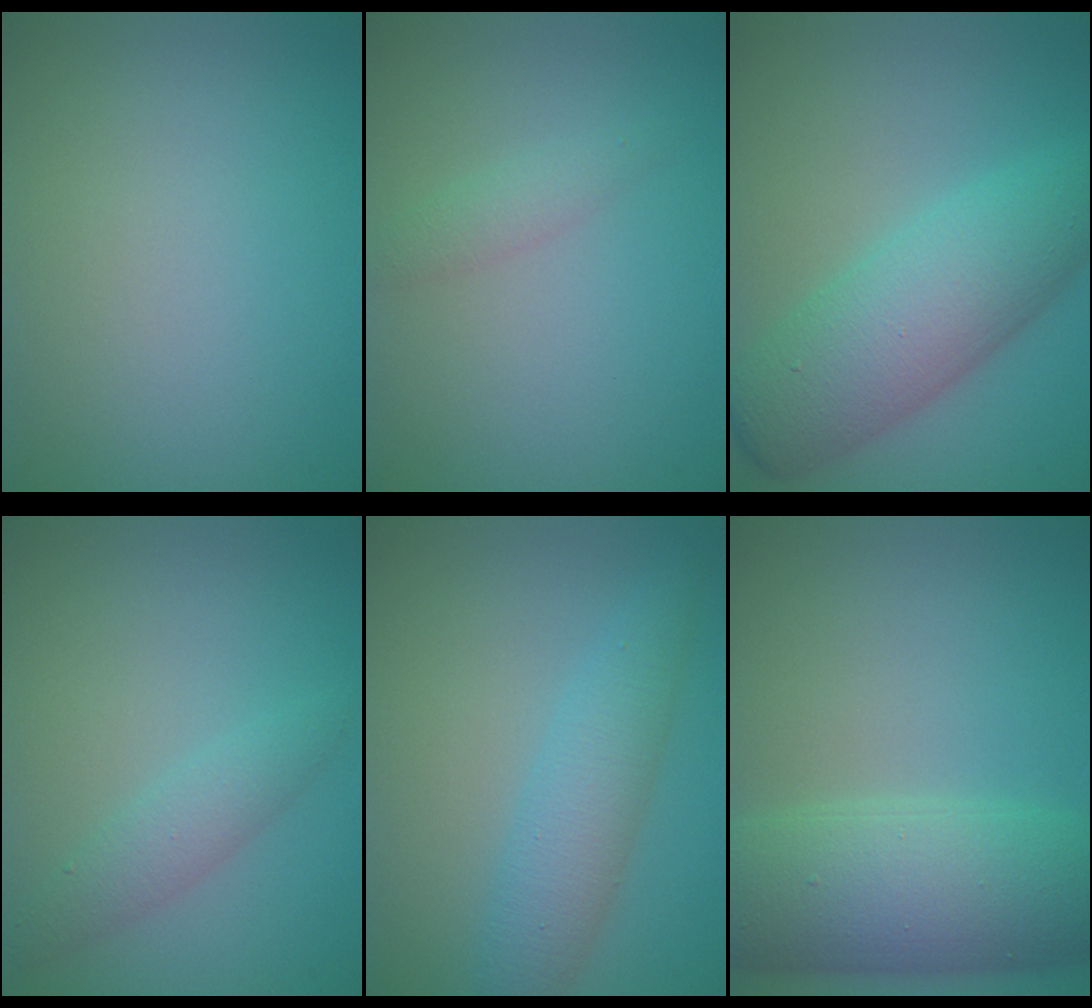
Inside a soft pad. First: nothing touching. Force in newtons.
{"total": 1.3, "press": 1.3, "slide": 0.1}
{"total": 7.6, "press": 7.6, "slide": 0.2}
{"total": 2.1, "press": 2.1, "slide": 0.1}
{"total": 3.9, "press": 3.9, "slide": 0.1}
{"total": 9.2, "press": 9.2, "slide": 0.3}